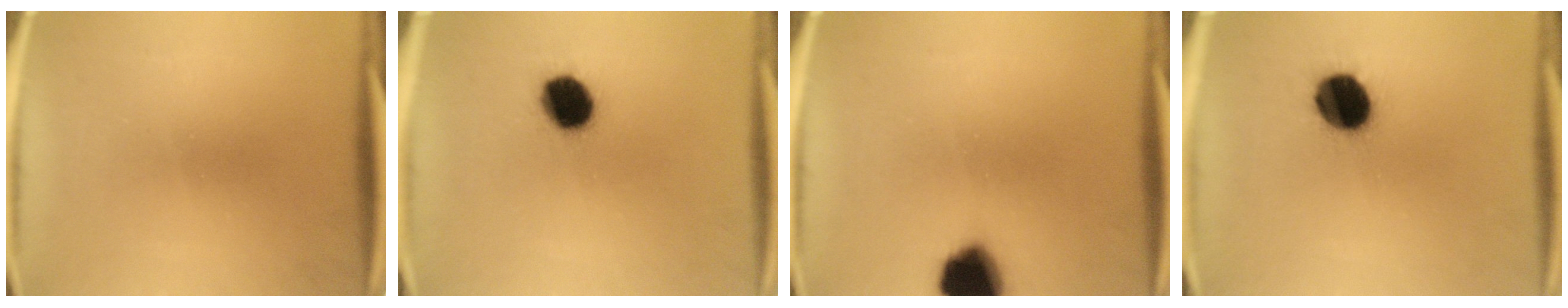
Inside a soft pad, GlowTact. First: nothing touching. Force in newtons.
{"total": 10.7}
{"total": 12.6}
{"total": 12.2}